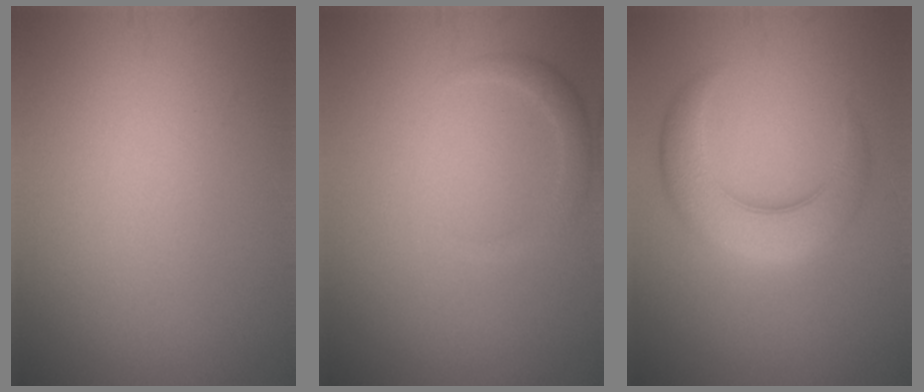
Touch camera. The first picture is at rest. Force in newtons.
{"total": 1.4, "press": 1.4, "slide": 0.1}
{"total": 5.7, "press": 5.7, "slide": 0.1}